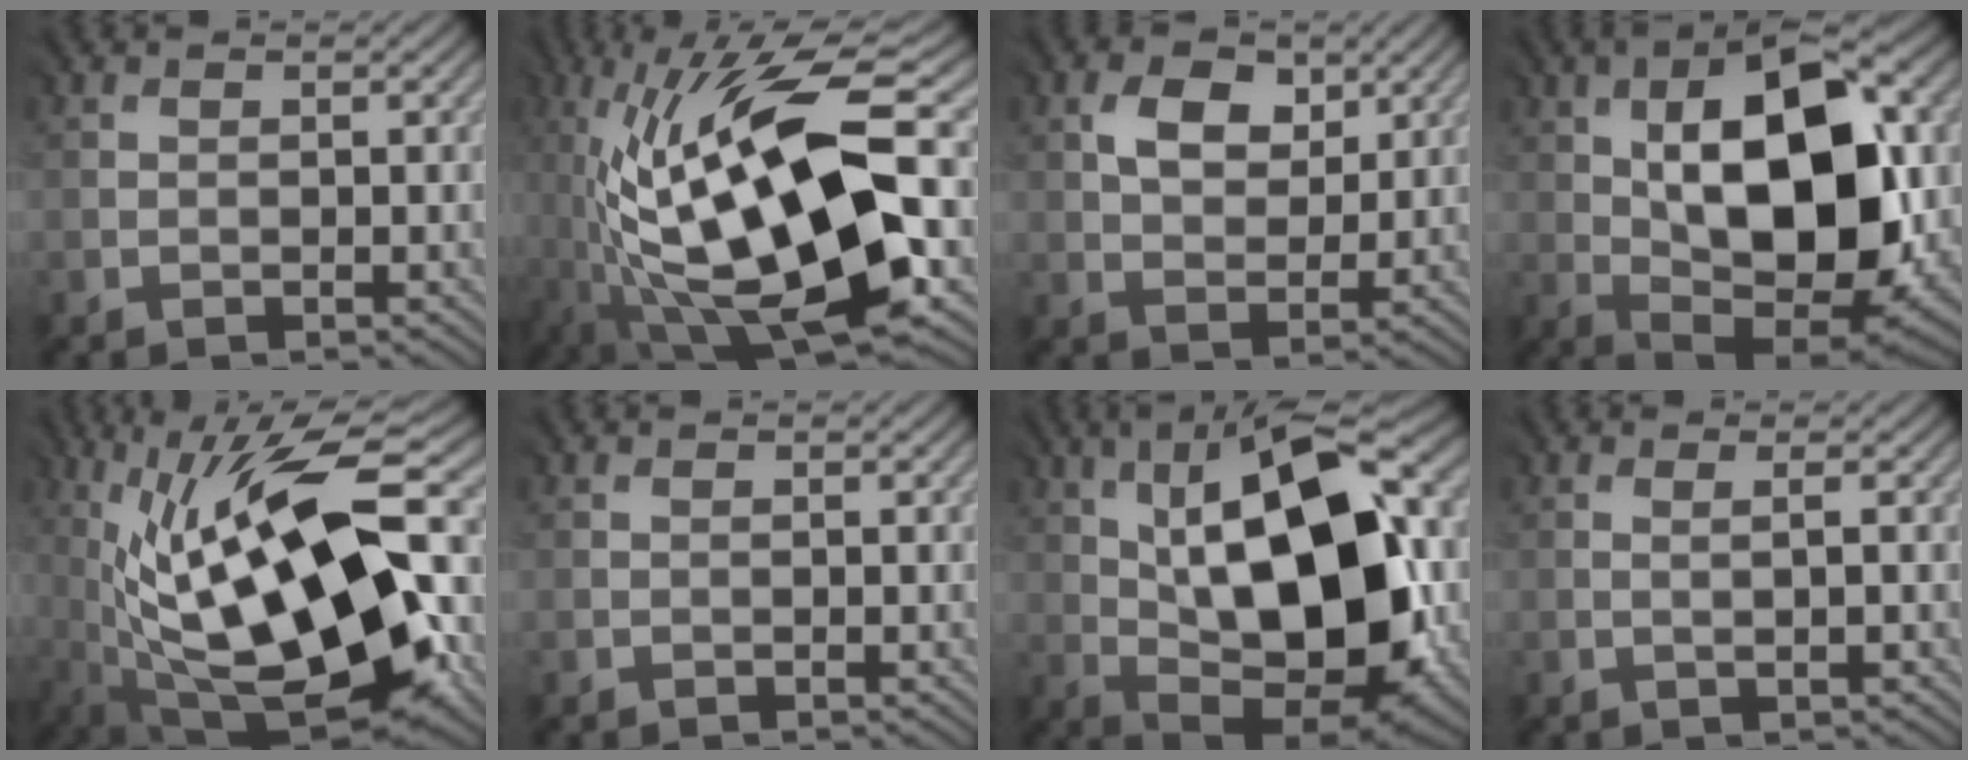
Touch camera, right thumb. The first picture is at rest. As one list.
[{"total": 16.4, "force": [-2.8, 5.5, 15.1], "torque": [-0.300, 0.007, -0.047]}, {"total": 5.2, "force": [2.4, 3.4, 3.1], "torque": [-0.054, -0.002, 0.039]}, {"total": 16.5, "force": [1.8, 8.8, 13.8], "torque": [-0.216, 0.003, 0.024]}, {"total": 17.4, "force": [-2.0, 7.2, 15.8], "torque": [-0.283, 0.006, -0.040]}, {"total": 0.0}, {"total": 17.8, "force": [2.1, 8.5, 15.5], "torque": [-0.242, 0.022, 0.023]}, {"total": 0.7, "force": [0.0, -0.4, 0.5], "torque": [-0.005, -0.002, -0.001]}]